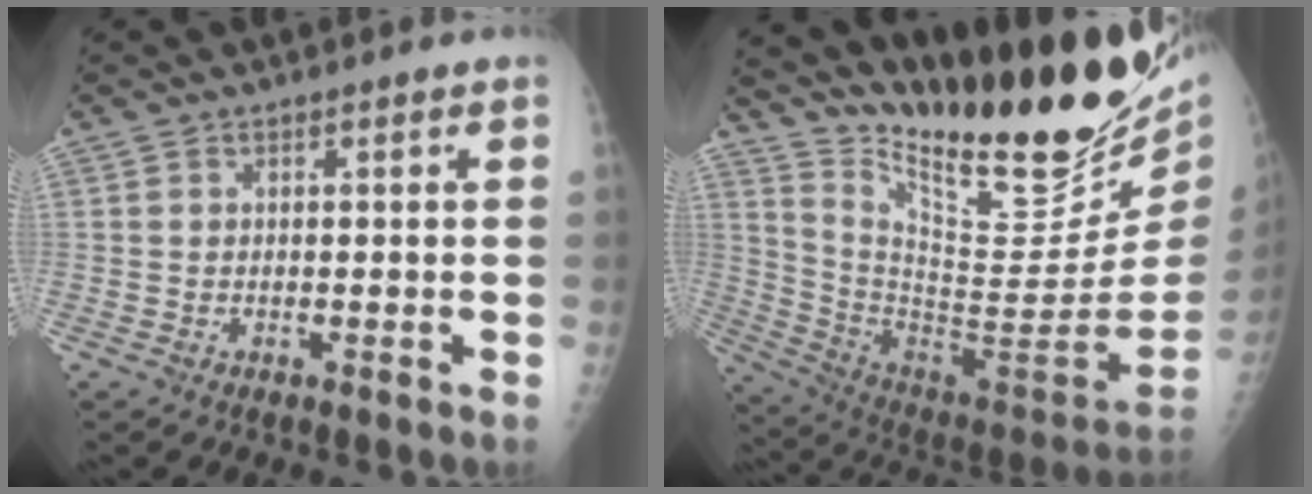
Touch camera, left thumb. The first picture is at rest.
{"total": 31.5, "force": [24.0, 7.2, 19.1], "torque": [-0.275, -0.152, 0.369]}